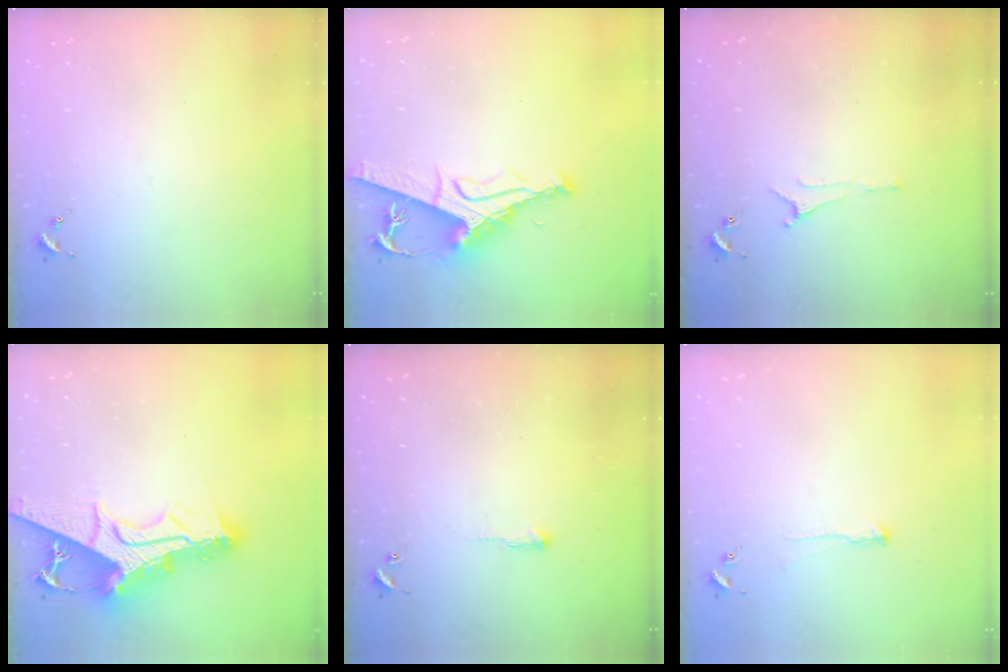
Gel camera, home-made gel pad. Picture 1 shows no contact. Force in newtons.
{"total": 11.9, "press": 11.9, "slide": 1.1}
{"total": 4.6, "press": 4.6, "slide": 0.3}
{"total": 20.6, "press": 20.5, "slide": 1.6}
{"total": 2.4, "press": 2.4, "slide": 0.4}
{"total": 4.1, "press": 4.0, "slide": 0.6}